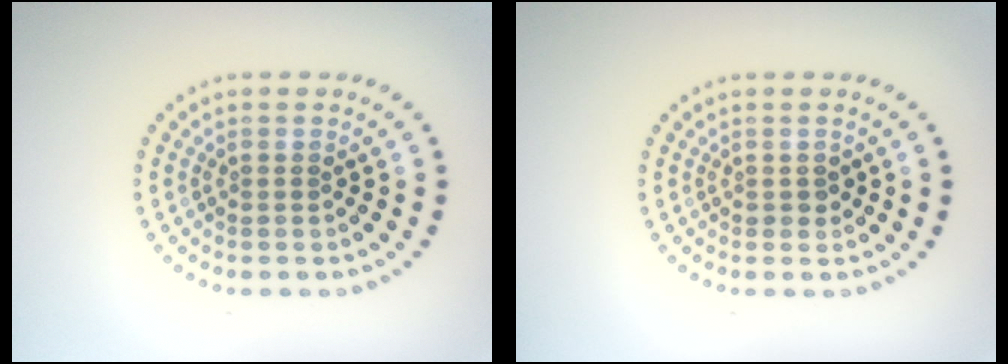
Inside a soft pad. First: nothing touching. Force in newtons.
{"total": 0.7, "press": 0.7, "slide": 0.0}